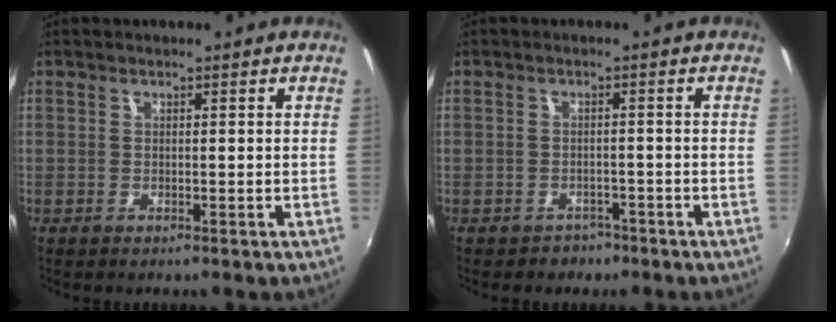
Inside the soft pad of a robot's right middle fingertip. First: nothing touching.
{"total": 3.1, "force": [-2.1, 2.3, 0.2], "torque": [-0.013, 0.001, -0.027]}